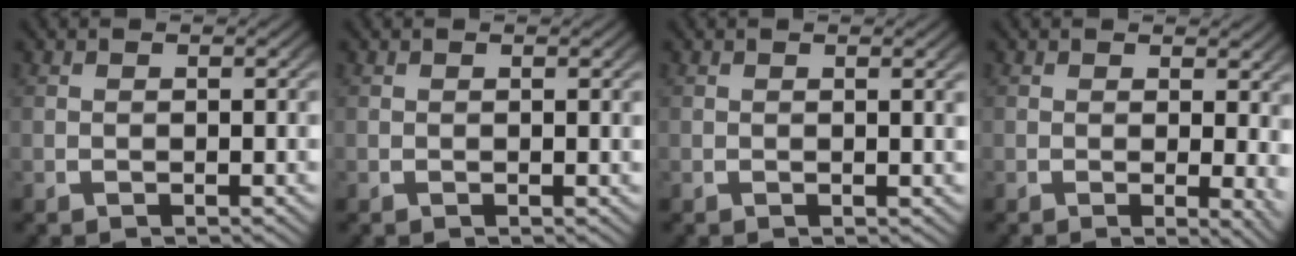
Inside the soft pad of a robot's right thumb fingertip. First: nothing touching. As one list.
[{"total": 0.0}, {"total": 0.6, "force": [0.3, -0.2, 0.5], "torque": [-0.009, 0.001, 0.006]}, {"total": 2.5, "force": [0.6, 1.0, 2.2], "torque": [-0.016, -0.009, 0.009]}]